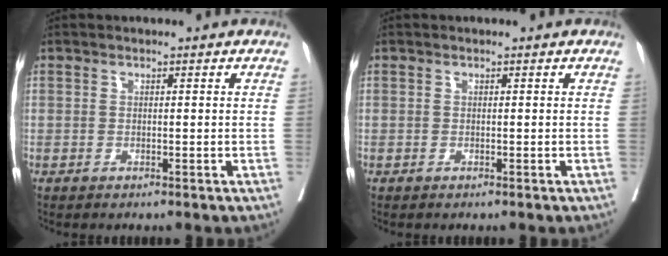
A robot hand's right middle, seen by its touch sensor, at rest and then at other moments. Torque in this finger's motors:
{"motor_torque": [0.02, -0.12, -0.30, -0.08]}